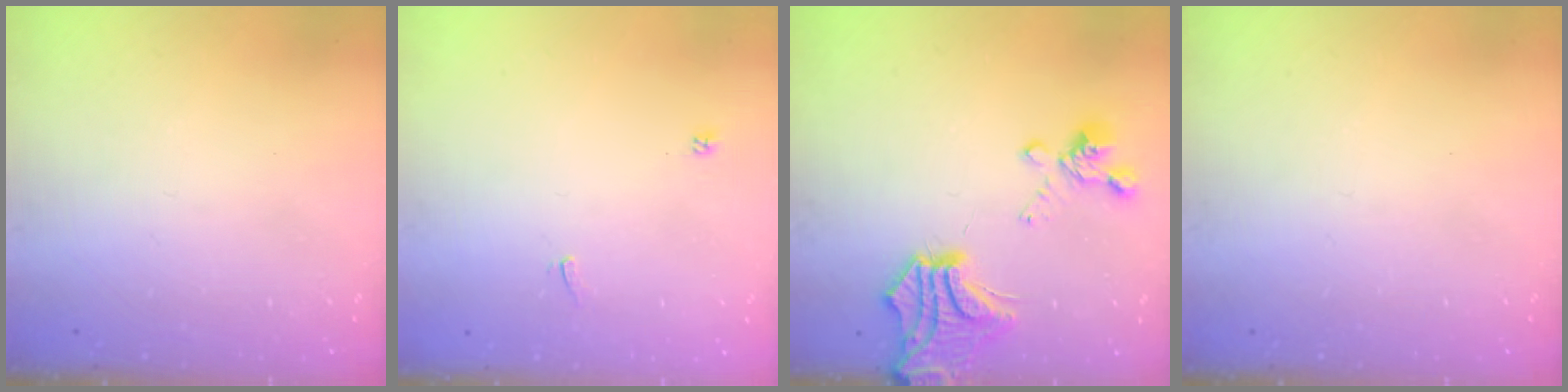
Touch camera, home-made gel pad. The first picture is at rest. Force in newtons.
{"total": 1.5, "press": 1.4, "slide": 0.3}
{"total": 7.2, "press": 6.6, "slide": 2.8}
{"total": 0.0}